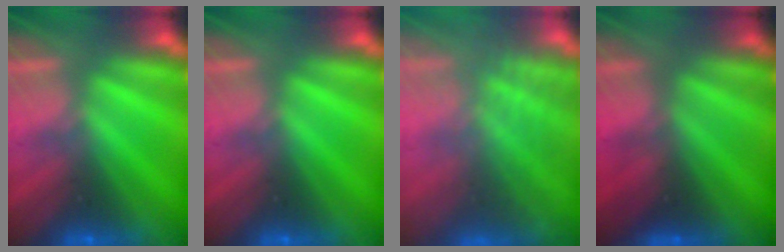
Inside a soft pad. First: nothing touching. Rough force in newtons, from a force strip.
{"total": 0.0}
{"total": 7.4}
{"total": 2.0}